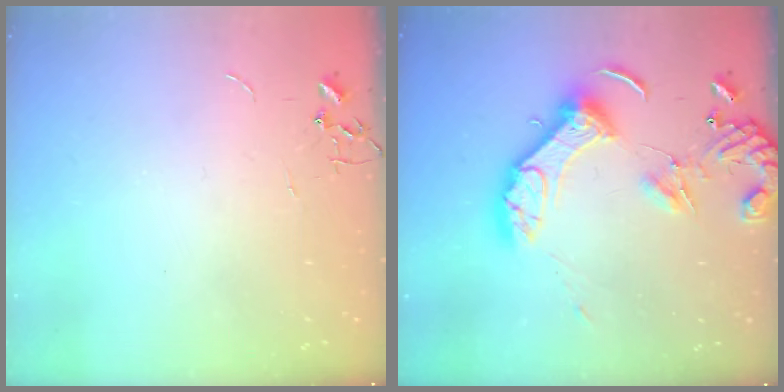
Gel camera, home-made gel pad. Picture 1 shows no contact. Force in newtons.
{"total": 15.2, "press": 15.0, "slide": 2.2}